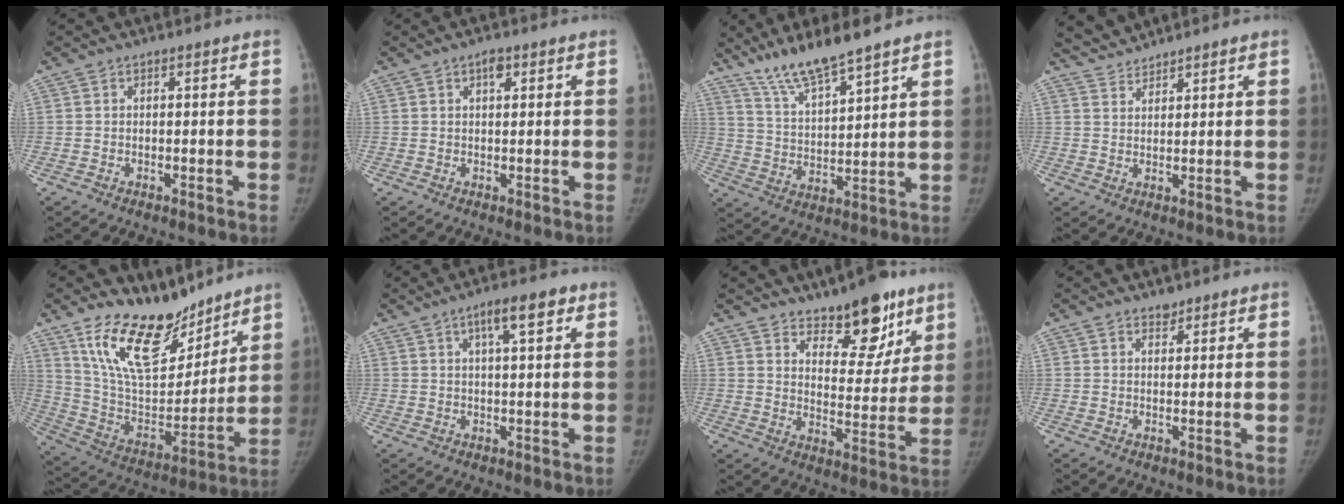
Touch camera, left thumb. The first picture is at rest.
{"total": 2.1, "force": [1.0, 1.0, 1.5], "torque": [-0.020, -0.001, 0.015]}
{"total": 11.5, "force": [9.2, 1.3, 6.7], "torque": [-0.118, -0.049, 0.179]}
{"total": 3.3, "force": [3.3, 0.1, -0.5], "torque": [0.008, -0.003, 0.070]}
{"total": 21.0, "force": [15.5, 9.3, 10.6], "torque": [-0.139, -0.092, 0.281]}
{"total": 6.3, "force": [3.0, 1.7, 5.2], "torque": [-0.076, 0.000, 0.044]}
{"total": 13.9, "force": [9.7, 6.0, 7.9], "torque": [-0.060, -0.069, 0.150]}
{"total": 1.7, "force": [1.4, 0.9, 0.4], "torque": [0.002, -0.010, 0.020]}